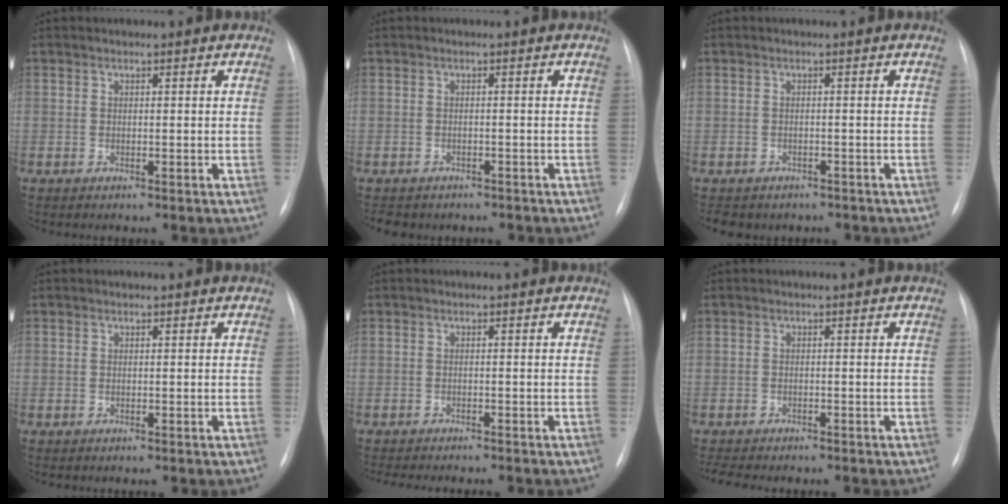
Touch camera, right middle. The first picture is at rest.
{"total": 6.9, "force": [-5.8, 3.2, 2.0], "torque": [-0.035, 0.003, -0.067]}
{"total": 8.4, "force": [-6.8, 4.4, 2.2], "torque": [-0.043, -0.001, -0.077]}
{"total": 0.0}
{"total": 8.4, "force": [-7.5, 1.4, 3.5], "torque": [-0.045, -0.009, -0.096]}
{"total": 7.1, "force": [-6.2, 1.7, 3.1], "torque": [-0.049, -0.006, -0.081]}